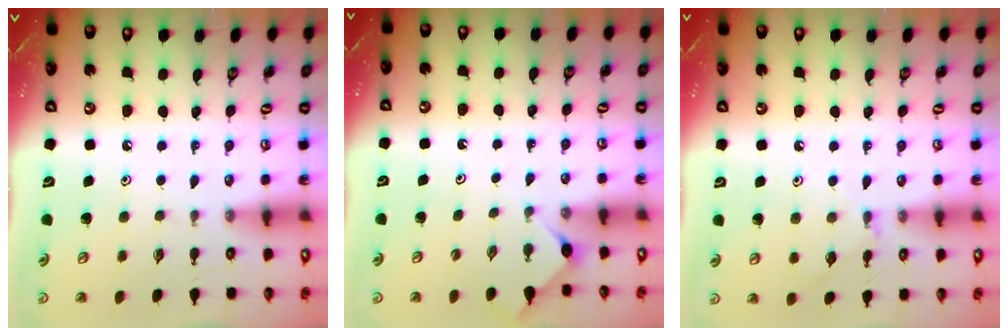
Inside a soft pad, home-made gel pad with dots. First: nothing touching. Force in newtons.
{"total": 3.0, "press": 2.9, "slide": 0.4}
{"total": 5.6, "press": 5.5, "slide": 0.7}